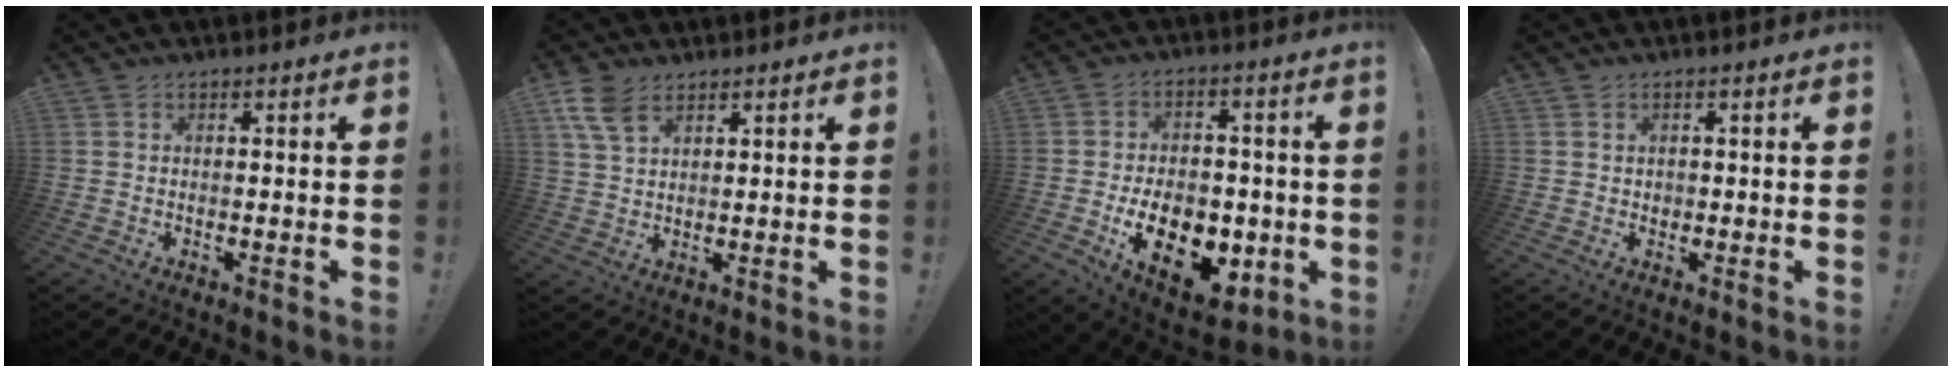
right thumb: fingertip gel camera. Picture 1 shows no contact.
{"total": 7.4, "force": [4.4, 4.0, 4.3], "torque": [-0.081, -0.011, 0.088]}
{"total": 16.8, "force": [-4.9, 11.3, 11.4], "torque": [-0.163, 0.031, -0.066]}
{"total": 1.2, "force": [0.3, 1.1, 0.2], "torque": [0.005, 0.000, 0.002]}